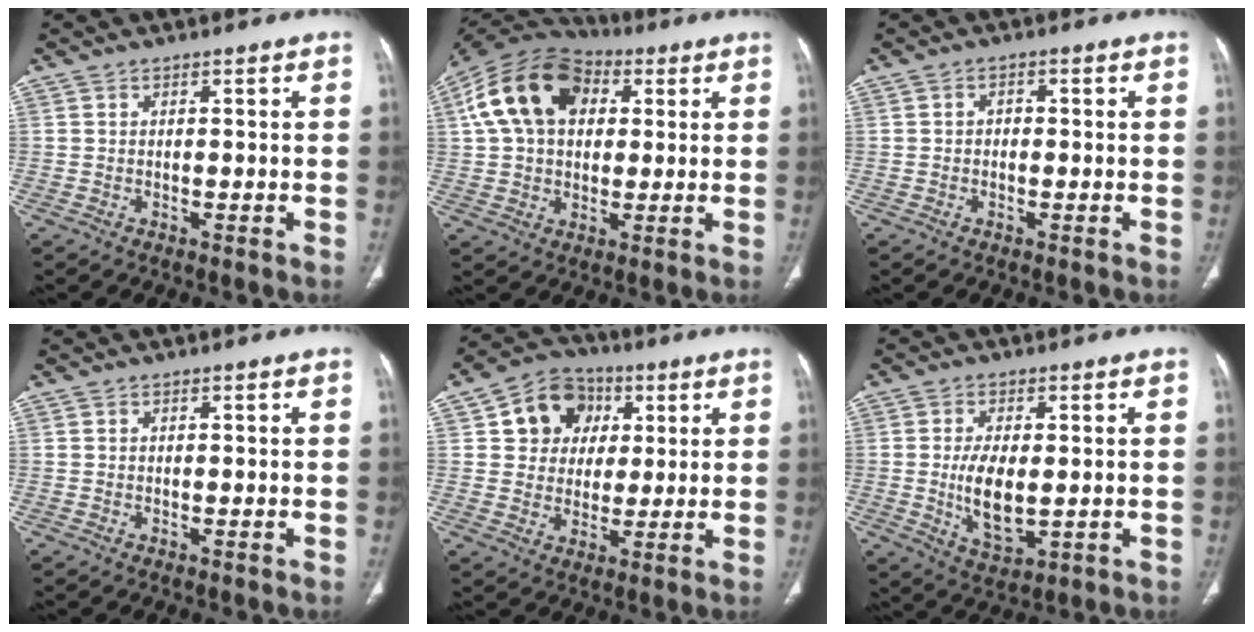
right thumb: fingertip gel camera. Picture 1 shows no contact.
{"total": 18.0, "force": [4.6, 12.4, 12.1], "torque": [-0.214, 0.020, 0.073]}
{"total": 1.3, "force": [-0.1, 1.1, 0.8], "torque": [-0.007, 0.006, -0.006]}
{"total": 0.0}
{"total": 11.2, "force": [3.5, 9.7, 4.5], "torque": [-0.034, -0.002, 0.055]}
{"total": 8.4, "force": [-0.3, 4.1, 7.3], "torque": [-0.129, -0.014, 0.006]}